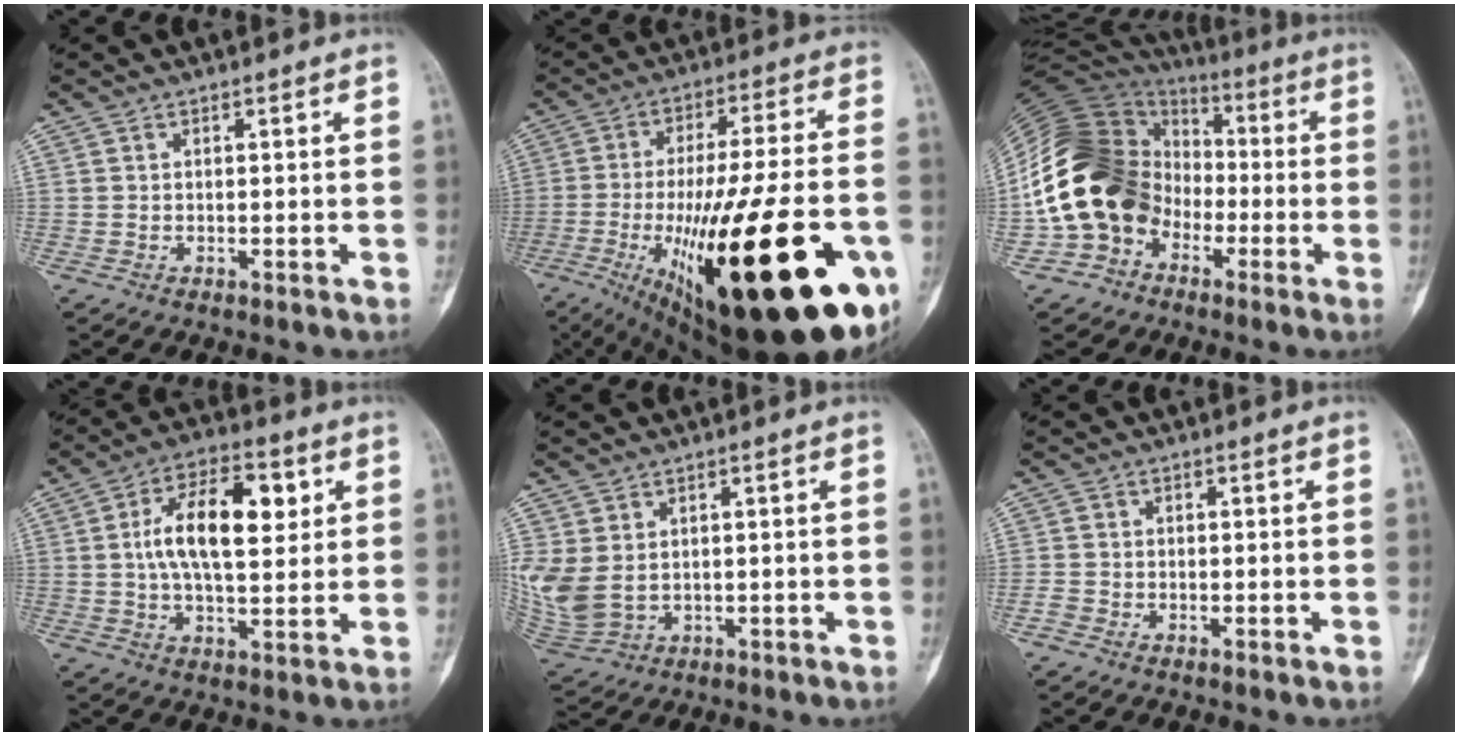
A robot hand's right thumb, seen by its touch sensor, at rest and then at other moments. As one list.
[{"total": 39.2, "force": [-11.9, 12.5, 35.2], "torque": [-0.491, 0.015, -0.165]}, {"total": 20.1, "force": [-5.2, 16.1, 10.9], "torque": [-0.199, 0.067, -0.100]}, {"total": 14.4, "force": [3.1, 7.1, 12.1], "torque": [-0.189, 0.003, 0.048]}, {"total": 10.2, "force": [1.1, 7.7, 6.6], "torque": [-0.168, -0.007, 0.046]}, {"total": 1.6, "force": [-0.9, 1.2, 0.4], "torque": [-0.006, 0.005, -0.022]}]